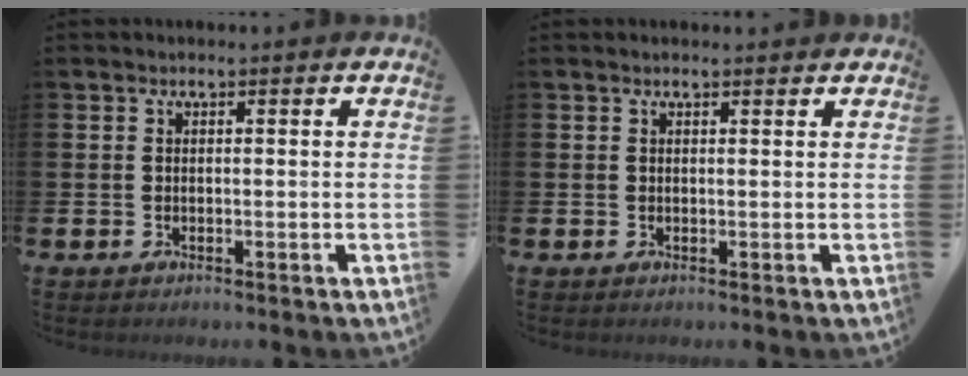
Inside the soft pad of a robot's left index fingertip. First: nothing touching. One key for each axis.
{"total": 0.6, "fx": 0.5, "fy": 0.0, "fz": 0.2, "tx": -0.002, "ty": 0.000, "tz": 0.010}